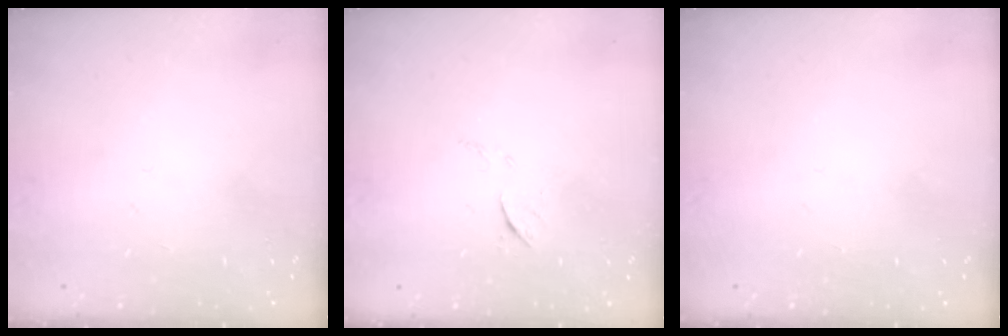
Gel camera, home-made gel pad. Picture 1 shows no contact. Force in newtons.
{"total": 6.7, "press": 6.7, "slide": 0.5}
{"total": 0.0}